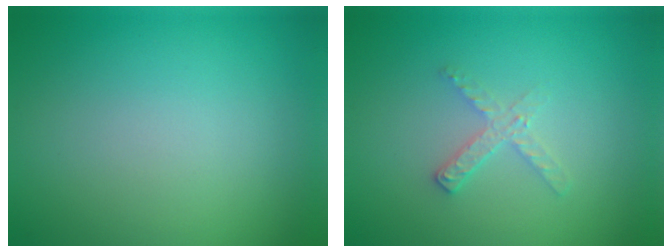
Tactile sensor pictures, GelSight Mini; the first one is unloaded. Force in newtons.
{"total": 1.7, "press": 1.7, "slide": 0.2}